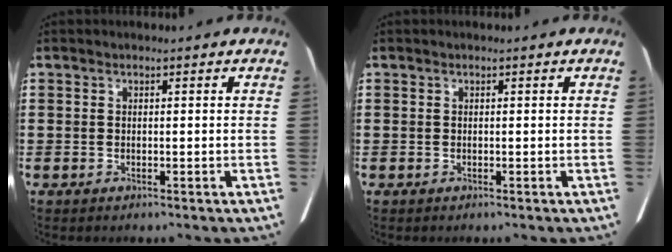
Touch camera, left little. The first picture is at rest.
{"total": 0.0}